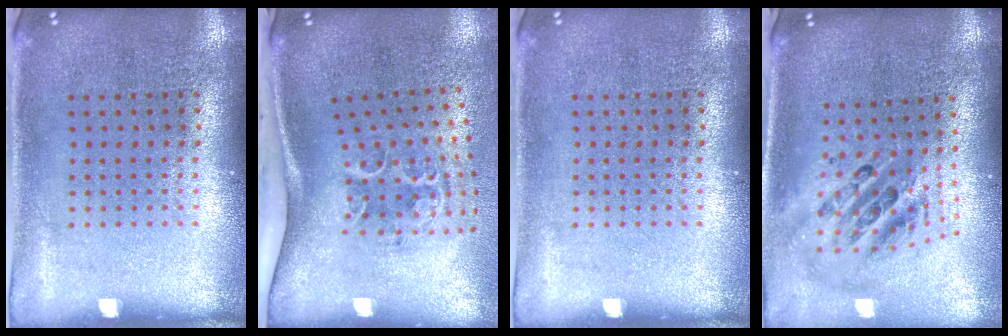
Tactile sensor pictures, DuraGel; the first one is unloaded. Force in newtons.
{"total": 2.2, "press": 1.3, "slide": 1.7}
{"total": 0.0}
{"total": 2.4, "press": 1.7, "slide": 1.7}